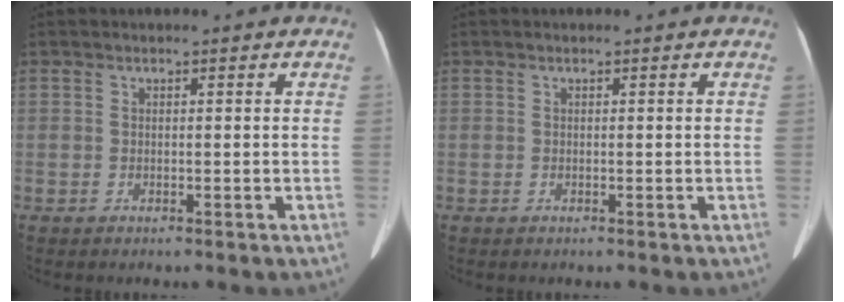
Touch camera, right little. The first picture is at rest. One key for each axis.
{"total": 0.0}